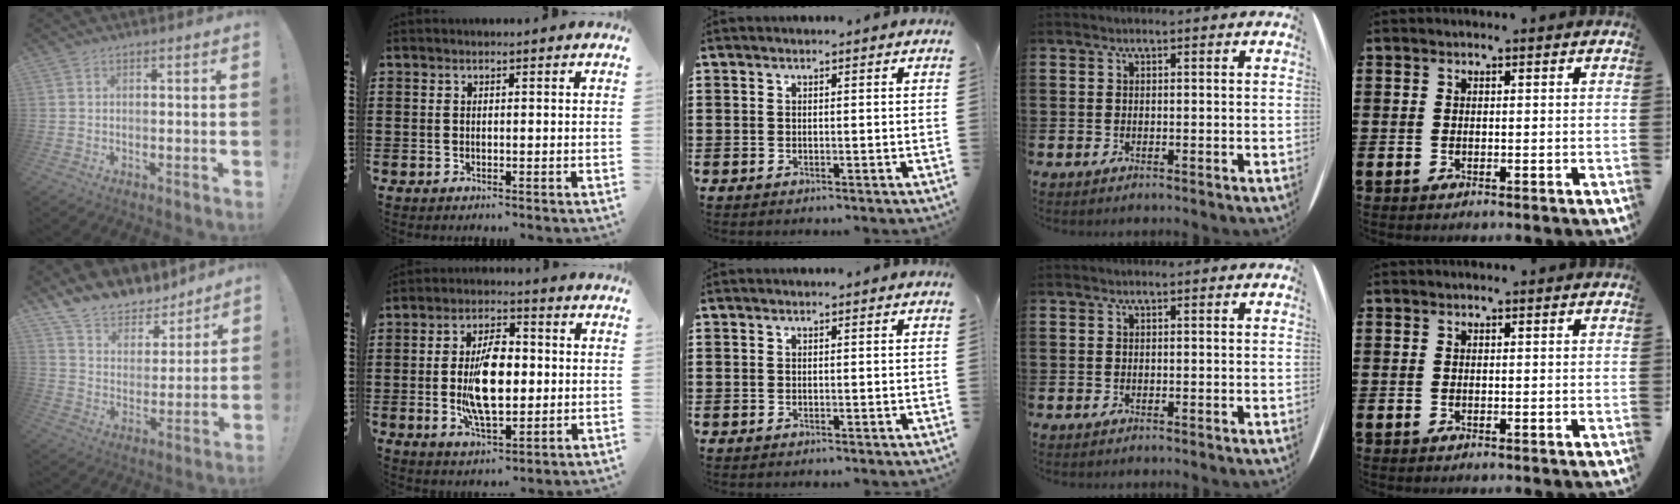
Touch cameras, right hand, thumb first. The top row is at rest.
{"thumb": {"total": 11.5, "force": [10.4, 4.7, 1.9], "torque": [-0.047, -0.090, 0.194]}, "index": {"total": 10.5, "force": [-0.5, 5.1, 9.2], "torque": [-0.174, -0.001, -0.015]}}